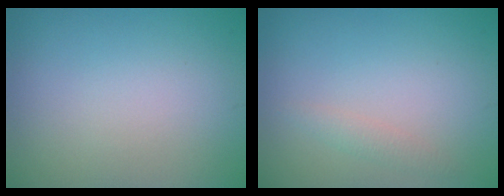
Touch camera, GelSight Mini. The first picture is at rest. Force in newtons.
{"total": 1.0, "press": 1.0, "slide": 0.0}